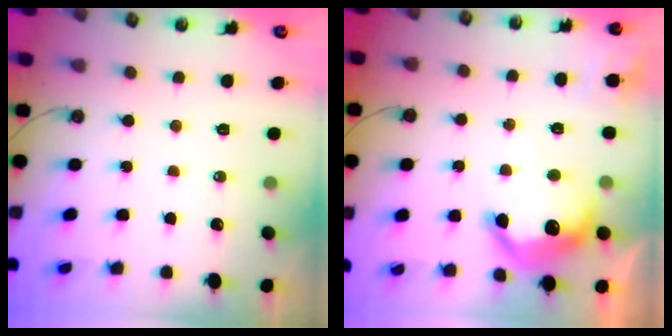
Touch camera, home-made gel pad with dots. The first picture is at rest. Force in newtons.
{"total": 16.7, "press": 16.7, "slide": 1.1}